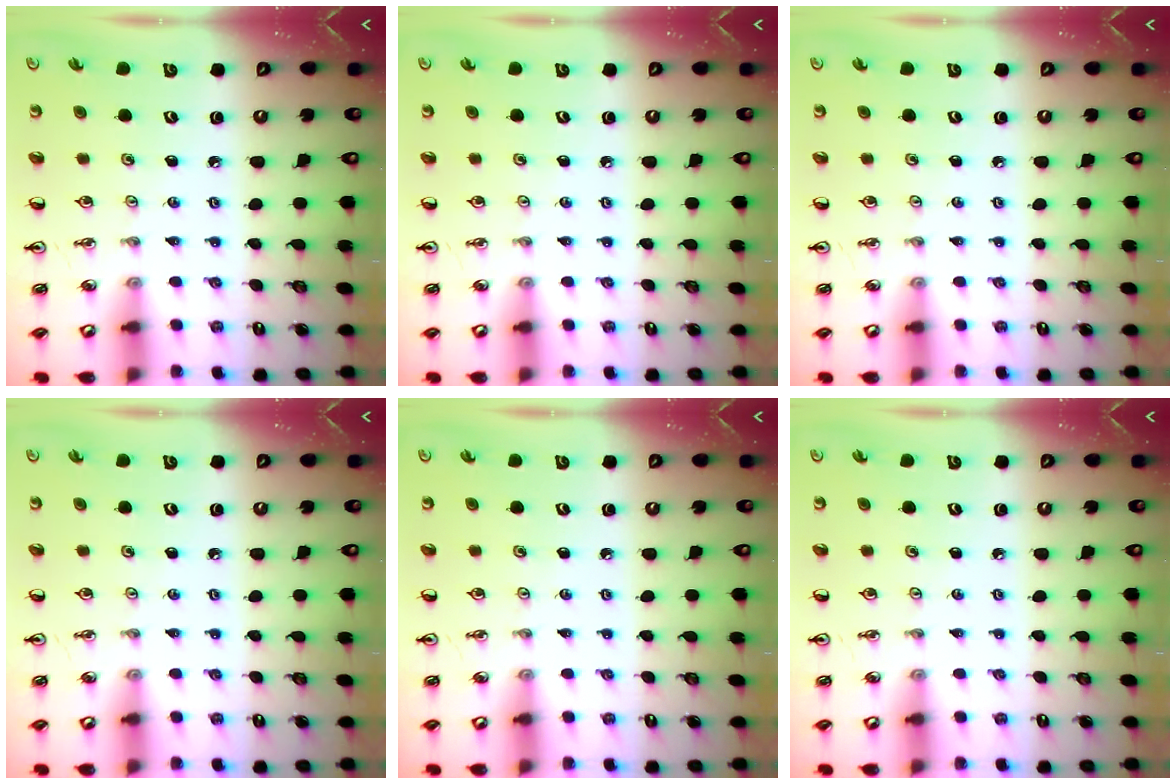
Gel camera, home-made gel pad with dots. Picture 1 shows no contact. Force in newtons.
{"total": 0.0}
{"total": 0.0}
{"total": 0.0}
{"total": 0.0}
{"total": 0.0}